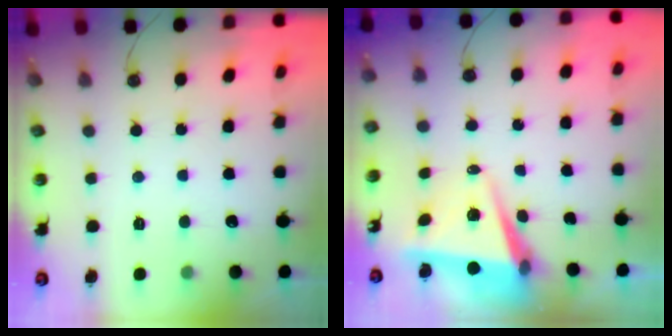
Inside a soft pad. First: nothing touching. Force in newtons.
{"total": 6.2, "press": 5.0, "slide": 3.7}